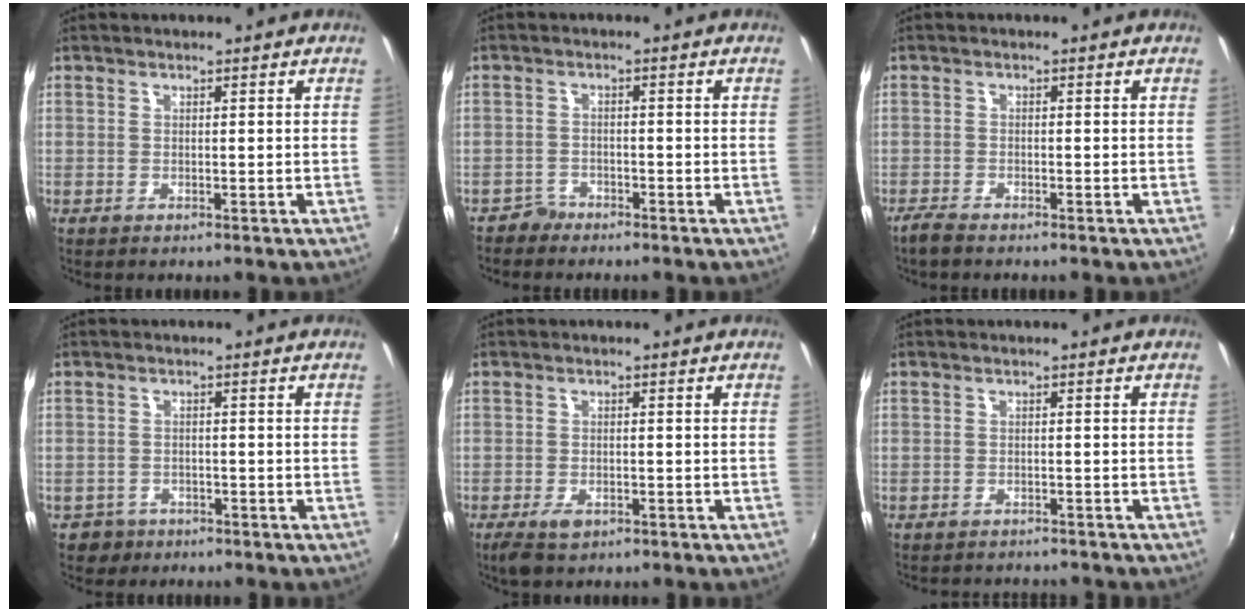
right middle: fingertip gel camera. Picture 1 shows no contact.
{"total": 2.5, "force": [-2.2, 1.2, -0.3], "torque": [0.001, 0.005, -0.044]}
{"total": 2.4, "force": [-2.2, 0.4, 1.1], "torque": [-0.033, -0.006, -0.043]}
{"total": 3.3, "force": [-2.1, 2.5, 0.3], "torque": [-0.018, 0.002, -0.034]}
{"total": 3.9, "force": [-2.5, 2.0, 2.3], "torque": [-0.056, -0.012, -0.045]}
{"total": 4.3, "force": [-4.0, 1.1, 1.0], "torque": [-0.028, -0.006, -0.056]}